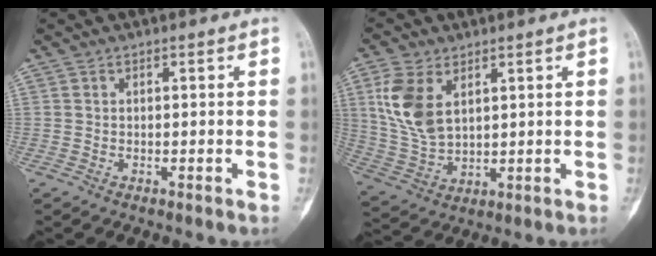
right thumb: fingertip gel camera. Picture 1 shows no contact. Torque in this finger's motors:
{"motor_torque": [-0.41, 1.80, 1.02, 0.49, 0.04]}